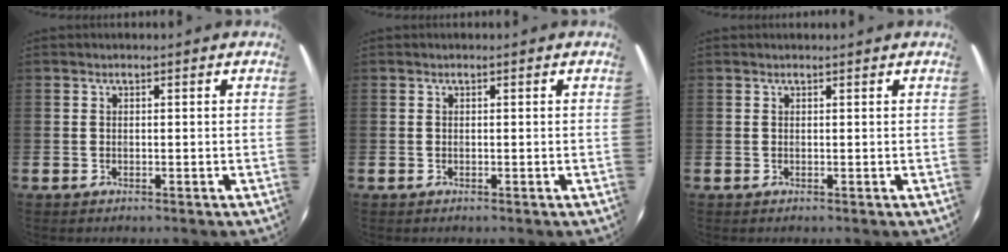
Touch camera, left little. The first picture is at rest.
{"total": 0.0}
{"total": 0.0}